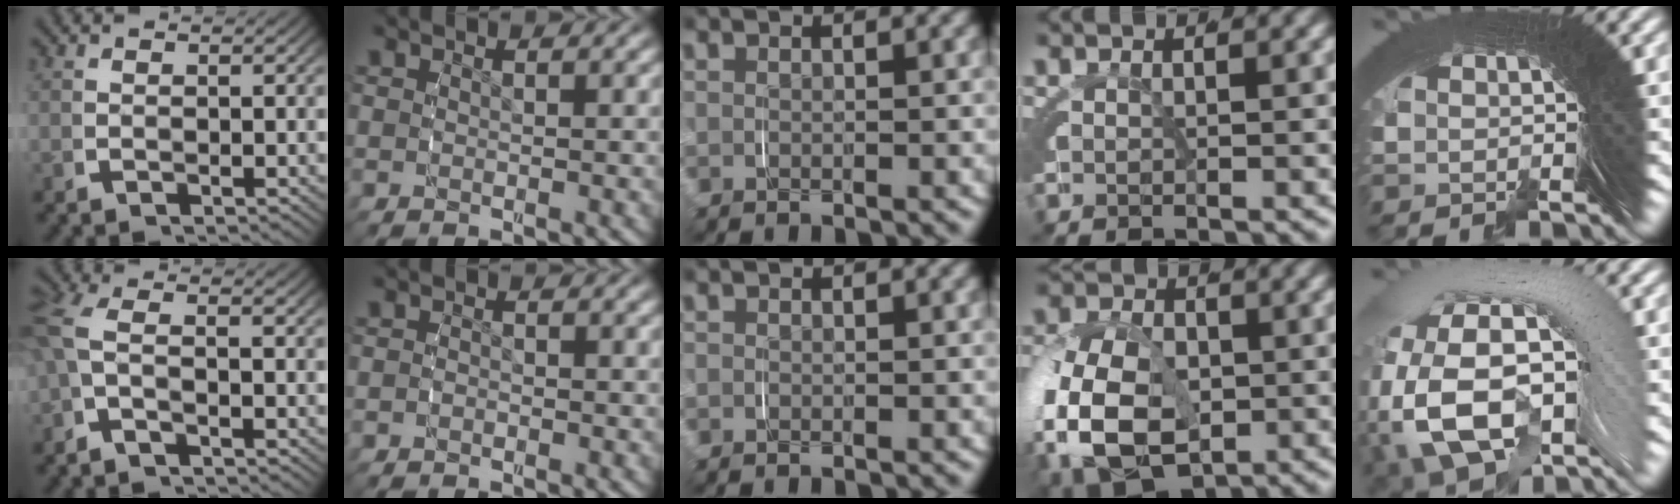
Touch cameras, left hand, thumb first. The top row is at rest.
{"thumb": {"total": 2.9, "force": [-0.1, 1.7, 2.4], "torque": [-0.063, -0.002, -0.004]}, "index": {"total": 0.8, "force": [-0.7, 0.3, 0.0], "torque": [-0.007, -0.007, -0.012]}, "middle": {"total": 0.6, "force": [-0.3, 0.5, 0.1], "torque": [-0.010, -0.006, -0.003]}, "ring": {"total": 10.8, "force": [-4.1, 8.8, 4.8], "torque": [-0.129, -0.048, -0.060]}, "little": {"total": 19.4, "force": [-0.5, -4.8, -18.8], "torque": [0.224, 0.021, -0.025]}}